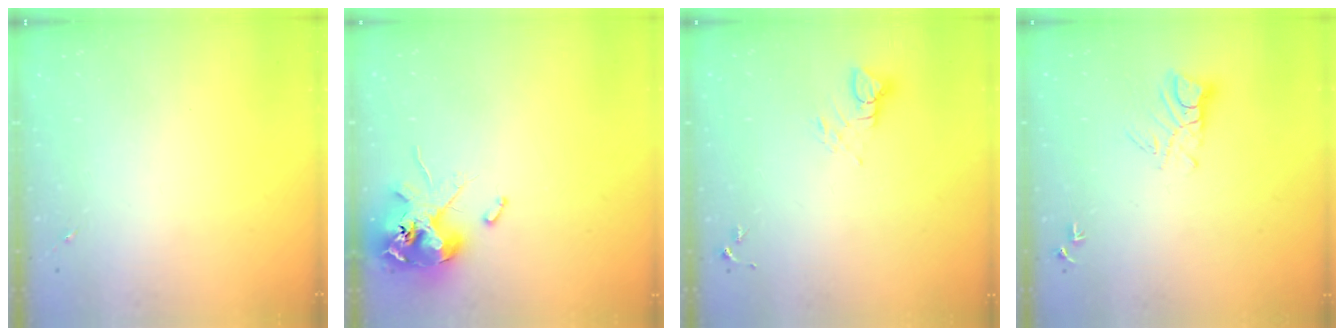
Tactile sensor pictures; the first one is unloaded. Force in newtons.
{"total": 12.7, "press": 12.5, "slide": 2.2}
{"total": 4.1, "press": 4.1, "slide": 0.2}
{"total": 7.6, "press": 7.5, "slide": 0.7}